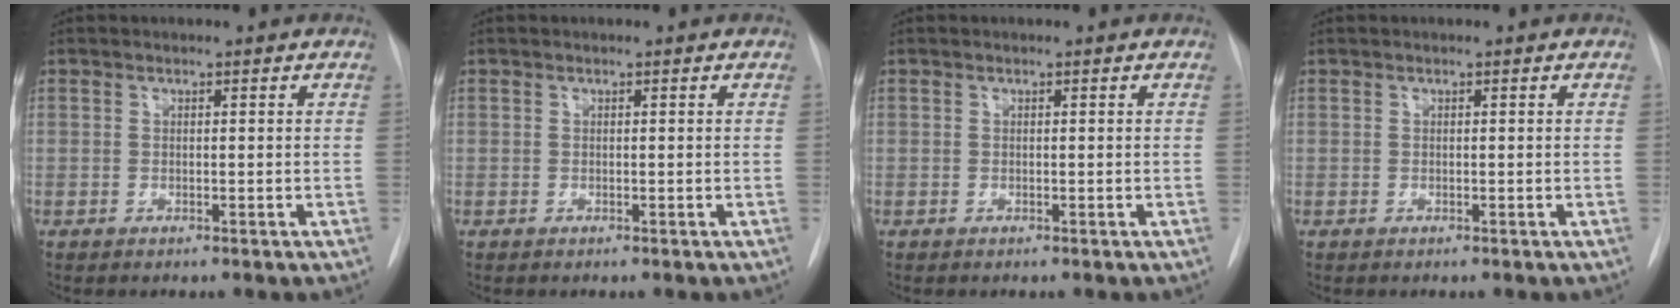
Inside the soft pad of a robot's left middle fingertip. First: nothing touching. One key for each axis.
{"total": 0.0}
{"total": 0.0}
{"total": 0.0}